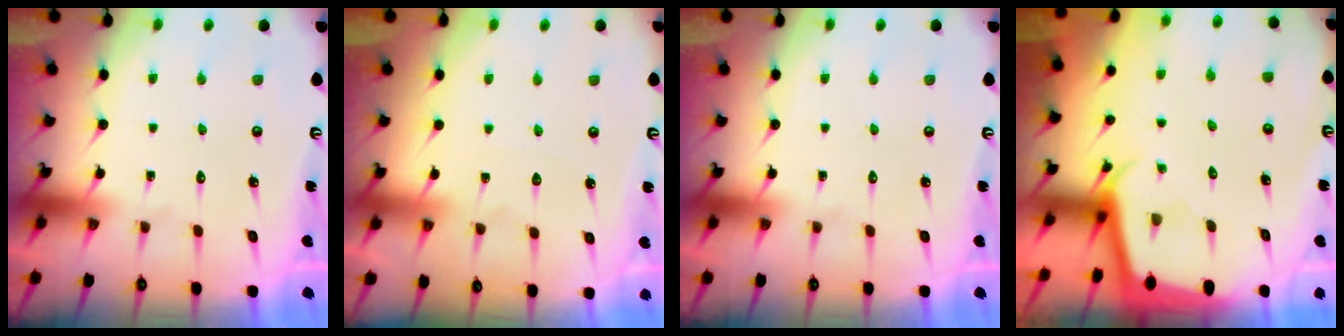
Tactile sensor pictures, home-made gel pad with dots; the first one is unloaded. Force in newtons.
{"total": 2.1, "press": 2.1, "slide": 0.3}
{"total": 0.0}
{"total": 2.0, "press": 2.0, "slide": 0.1}